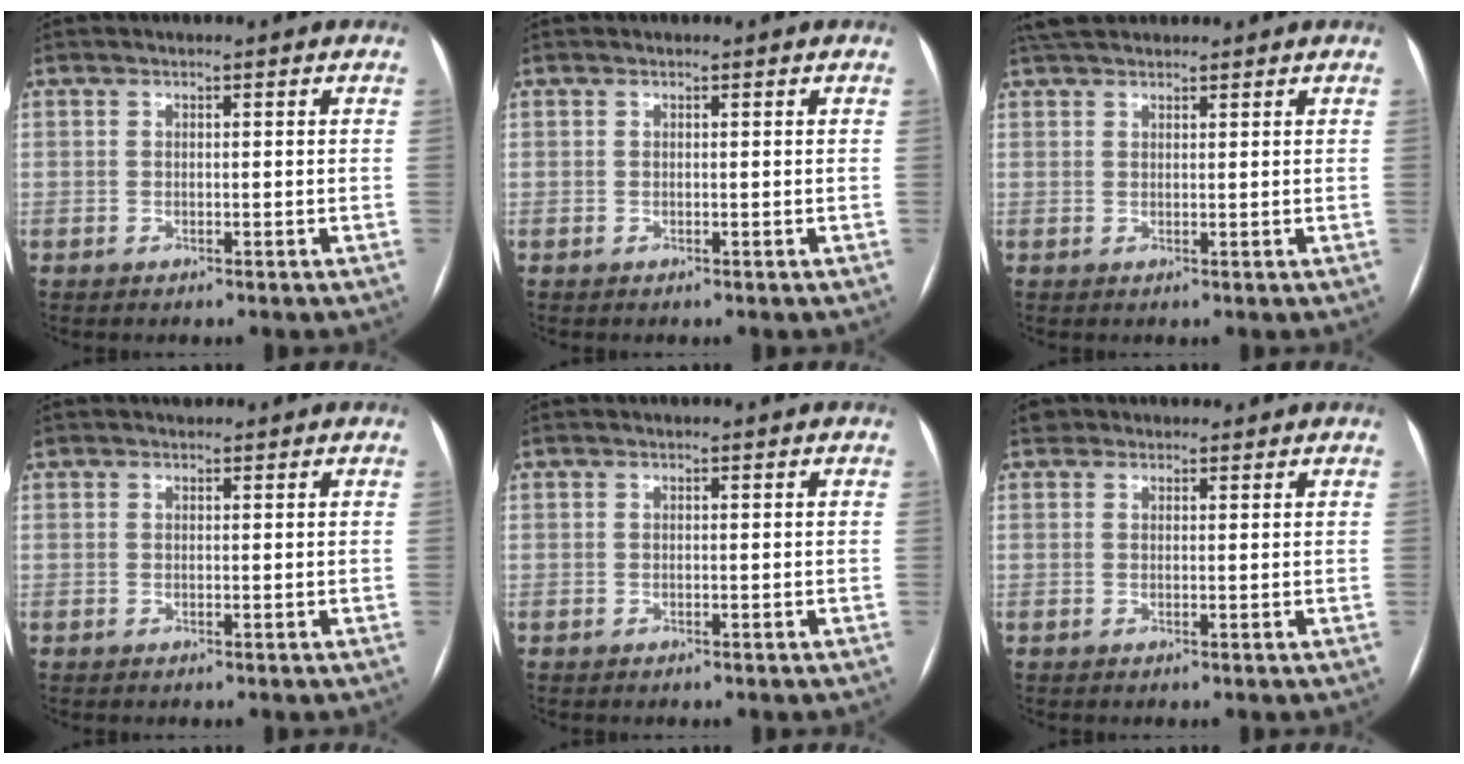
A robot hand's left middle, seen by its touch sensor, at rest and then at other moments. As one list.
[{"total": 0.0}, {"total": 5.0, "force": [4.4, 1.7, 1.9], "torque": [-0.030, 0.035, 0.076]}, {"total": 0.8, "force": [0.7, 0.5, 0.1], "torque": [-0.006, 0.012, 0.010]}, {"total": 0.0}, {"total": 1.8, "force": [1.3, 1.3, -0.1], "torque": [0.010, 0.016, 0.015]}]